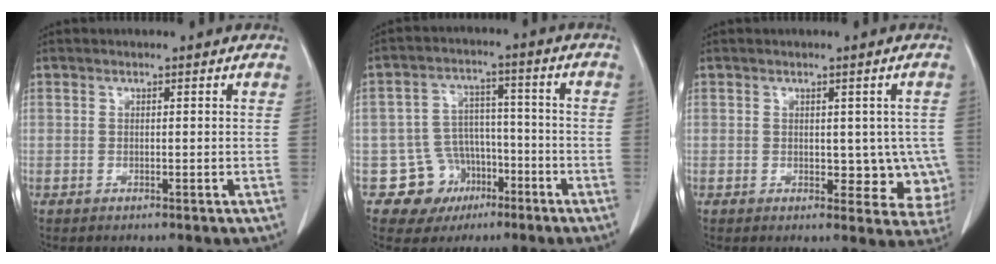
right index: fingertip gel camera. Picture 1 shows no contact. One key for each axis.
{"total": 8.6, "fx": -3.9, "fy": 7.6, "fz": 0.8, "tx": -0.002, "ty": 0.031, "tz": -0.049}
{"total": 6.7, "fx": -0.3, "fy": 4.2, "fz": 5.1, "tx": -0.029, "ty": 0.005, "tz": 0.004}